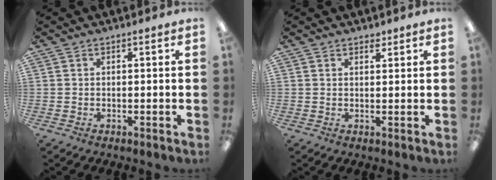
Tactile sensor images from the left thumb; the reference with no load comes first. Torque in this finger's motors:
{"motor_torque": [-0.09, 0.04, -0.30, 0.06, -0.02]}